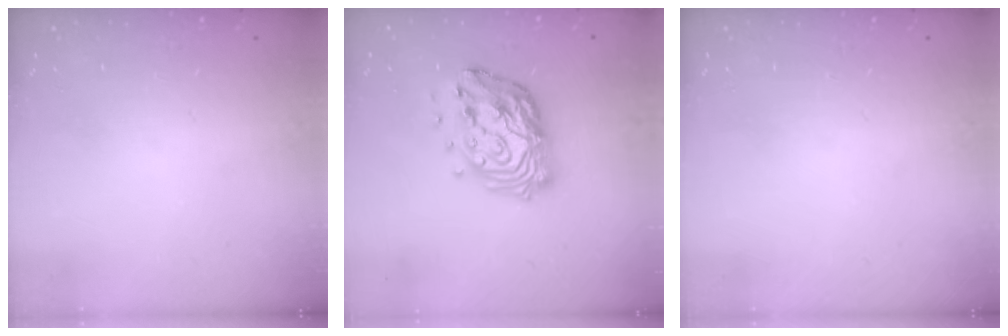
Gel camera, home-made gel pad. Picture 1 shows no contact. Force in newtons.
{"total": 17.1, "press": 17.0, "slide": 1.9}
{"total": 0.0}